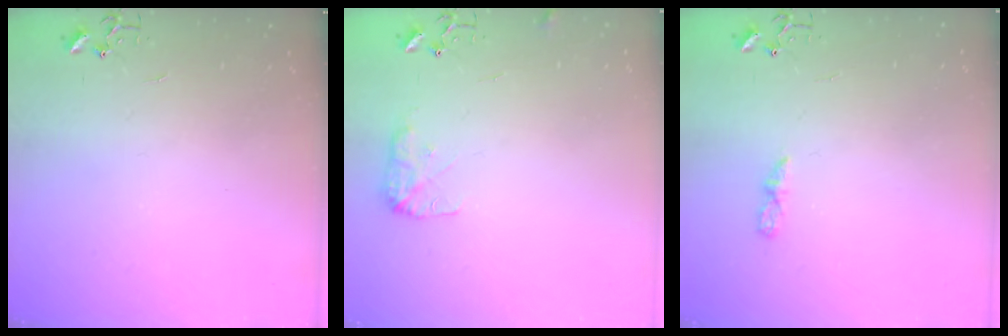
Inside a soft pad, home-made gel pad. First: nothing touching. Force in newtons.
{"total": 8.3, "press": 8.3, "slide": 0.2}
{"total": 5.5, "press": 5.4, "slide": 0.4}